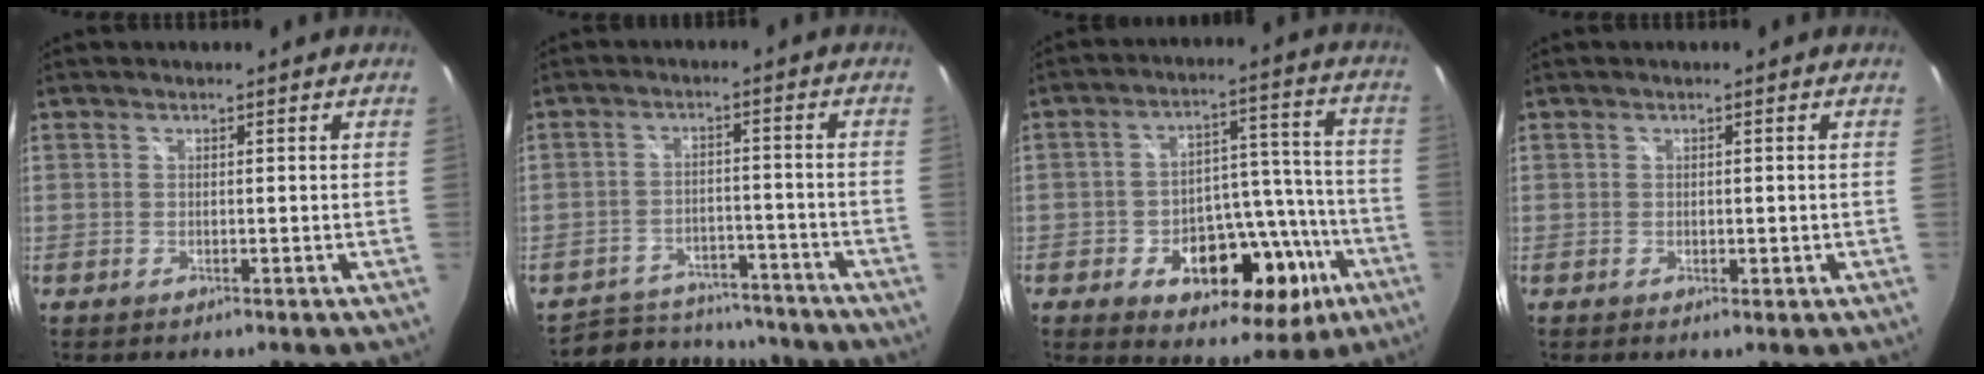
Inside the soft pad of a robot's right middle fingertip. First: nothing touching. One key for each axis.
{"total": 12.5, "fx": -10.9, "fy": 5.5, "fz": 2.8, "tx": -0.072, "ty": 0.020, "tz": -0.142}
{"total": 18.5, "fx": -8.0, "fy": 11.4, "fz": 12.2, "tx": -0.196, "ty": 0.033, "tz": -0.095}
{"total": 1.0, "fx": -0.2, "fy": 0.7, "fz": 0.7, "tx": -0.008, "ty": 0.000, "tz": -0.003}